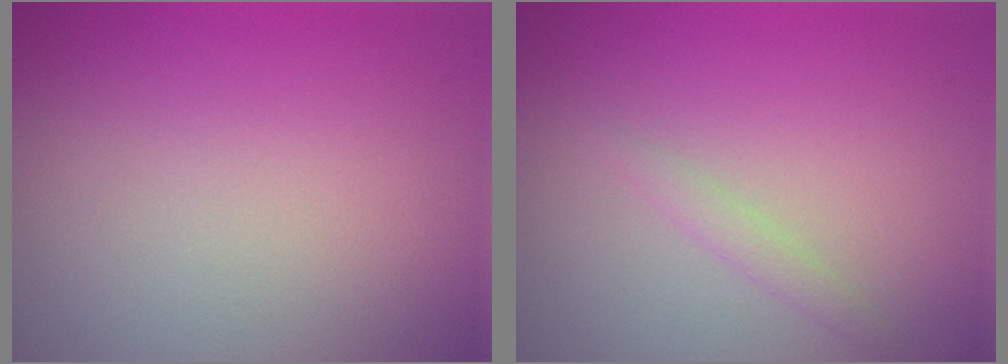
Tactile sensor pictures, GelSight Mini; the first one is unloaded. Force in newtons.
{"total": 1.1, "press": 1.1, "slide": 0.2}